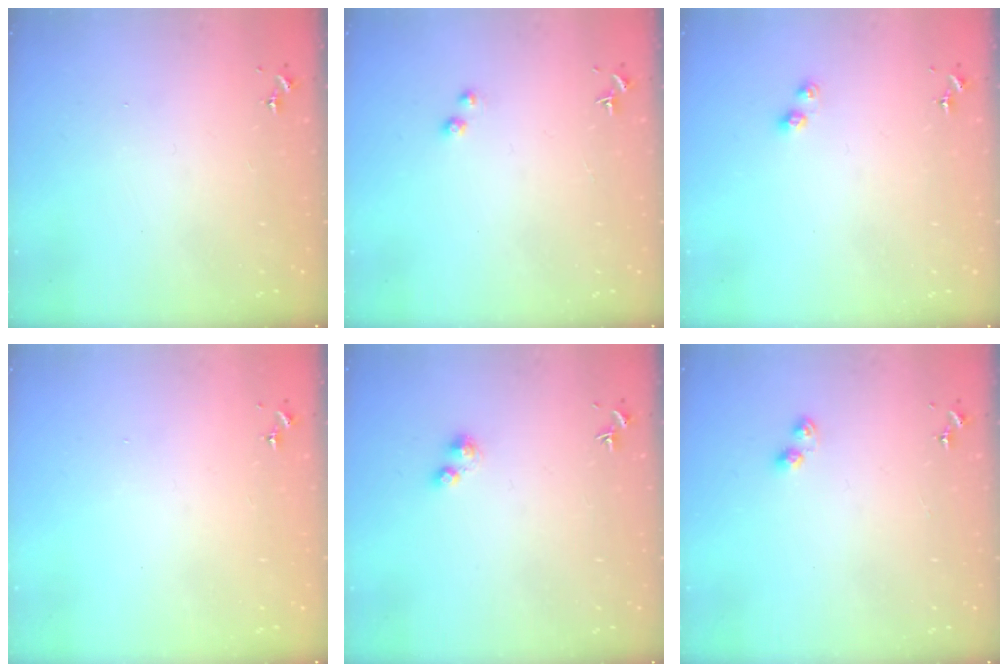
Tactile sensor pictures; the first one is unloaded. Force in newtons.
{"total": 1.0, "press": 1.0, "slide": 0.1}
{"total": 4.7, "press": 4.7, "slide": 0.3}
{"total": 0.0}
{"total": 2.4, "press": 2.3, "slide": 0.3}
{"total": 3.2, "press": 3.2, "slide": 0.4}